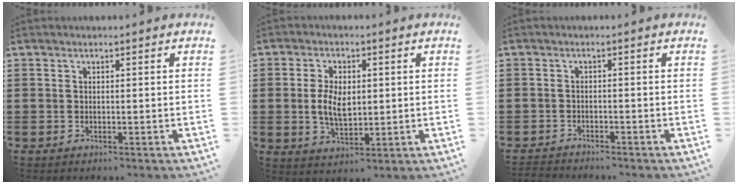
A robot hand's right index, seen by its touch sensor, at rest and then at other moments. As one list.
[{"total": 5.7, "force": [0.2, 3.3, 4.7], "torque": [-0.100, 0.003, -0.004]}, {"total": 1.7, "force": [-1.6, 0.1, -0.2], "torque": [-0.001, 0.003, -0.037]}]